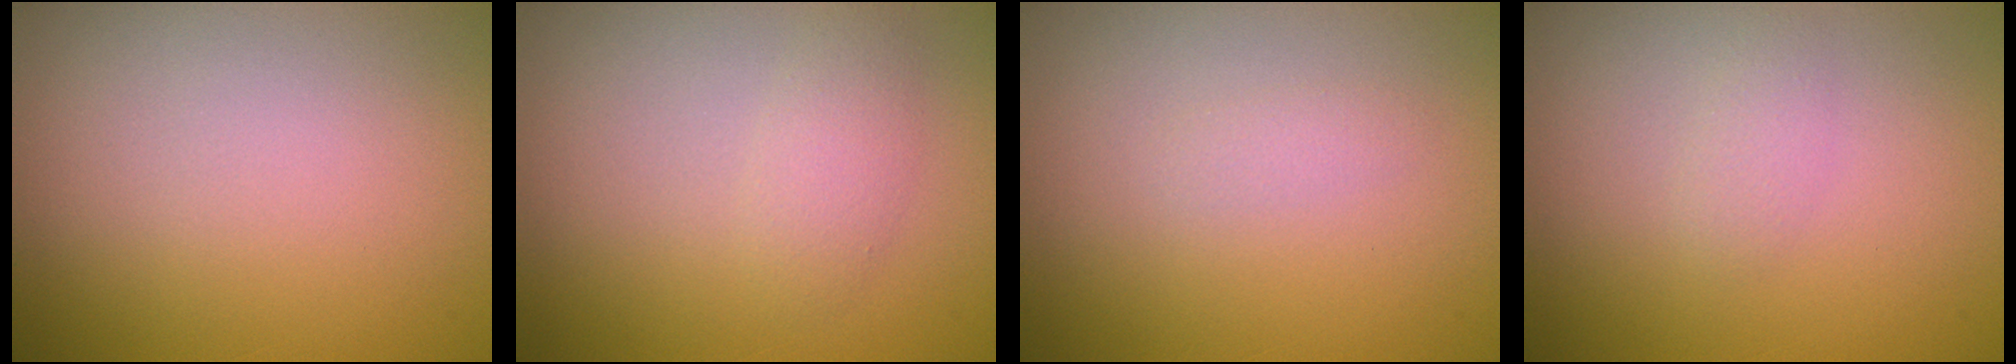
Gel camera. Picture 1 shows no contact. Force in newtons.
{"total": 1.6, "press": 1.6, "slide": 0.0}
{"total": 0.6, "press": 0.6, "slide": 0.0}
{"total": 0.8, "press": 0.8, "slide": 0.0}